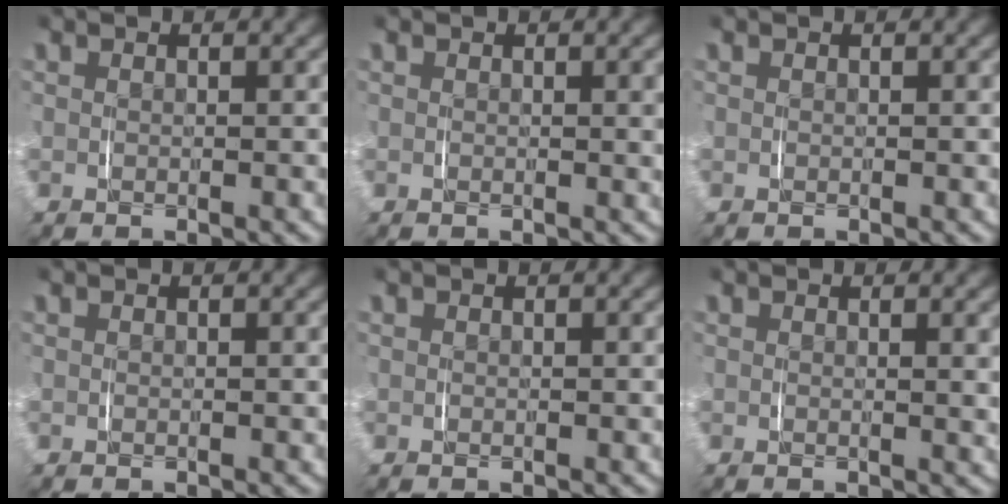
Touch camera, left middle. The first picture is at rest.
{"total": 0.6, "force": [0.2, -0.1, 0.5], "torque": [-0.005, -0.001, 0.003]}
{"total": 0.0}
{"total": 0.0}
{"total": 0.0}
{"total": 1.1, "force": [0.5, -0.3, 0.9], "torque": [-0.016, -0.002, 0.008]}